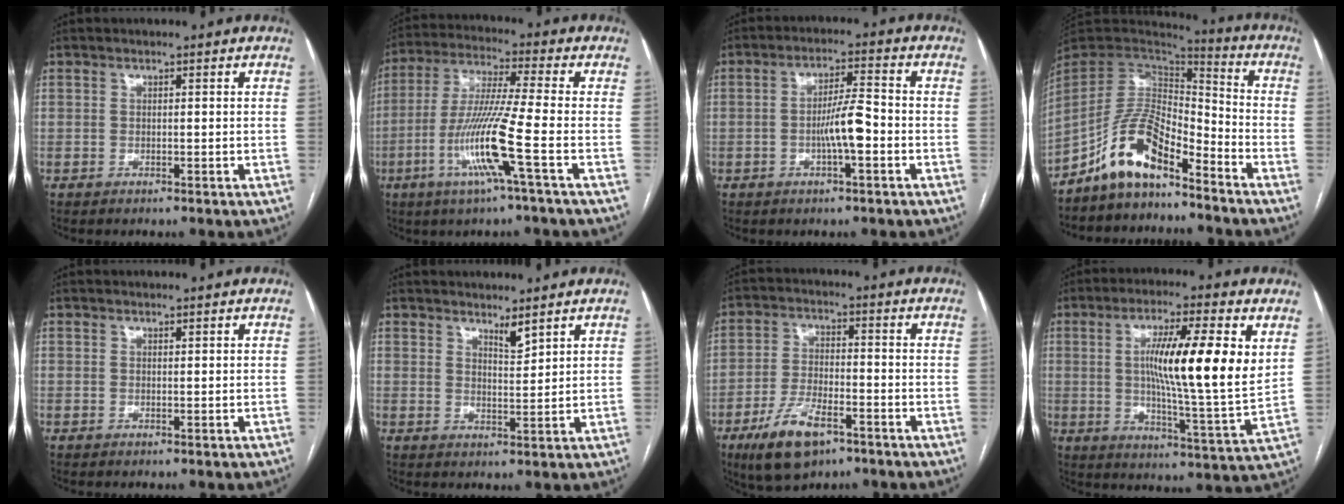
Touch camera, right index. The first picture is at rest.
{"total": 12.4, "force": [-4.4, -1.3, 11.5], "torque": [-0.231, -0.014, -0.091]}
{"total": 6.1, "force": [-1.6, 0.7, 5.8], "torque": [-0.109, 0.008, -0.029]}
{"total": 11.2, "force": [-7.9, 3.7, 7.0], "torque": [-0.145, 0.026, -0.149]}
{"total": 0.0}
{"total": 2.5, "force": [2.2, 0.2, 1.2], "torque": [-0.025, -0.013, 0.043]}
{"total": 10.1, "force": [-5.9, 3.9, 7.2], "torque": [-0.147, -0.008, -0.102]}
{"total": 15.9, "force": [3.7, 0.8, 15.5], "torque": [-0.259, -0.006, 0.052]}